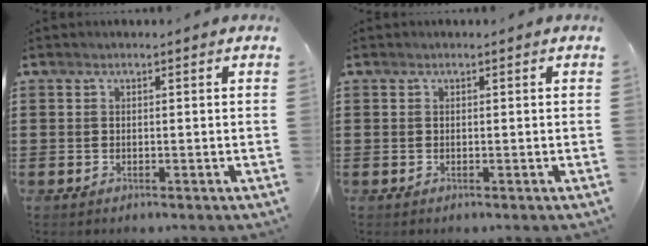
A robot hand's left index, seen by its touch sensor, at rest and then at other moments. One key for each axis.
{"total": 0.0}